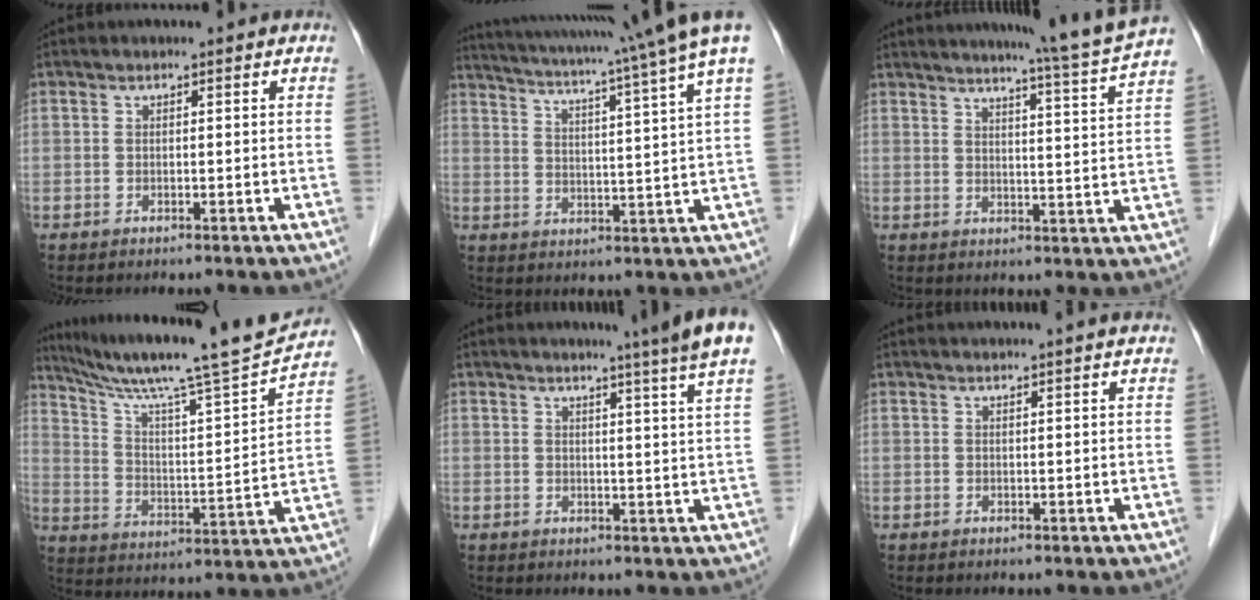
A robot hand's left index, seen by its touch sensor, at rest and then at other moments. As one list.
[{"total": 15.4, "force": [13.0, -1.9, 8.0], "torque": [-0.140, -0.025, 0.162]}, {"total": 13.1, "force": [11.6, -2.8, 5.5], "torque": [-0.091, -0.047, 0.139]}, {"total": 20.5, "force": [18.4, -1.2, 9.0], "torque": [-0.158, -0.032, 0.276]}, {"total": 9.1, "force": [7.3, -1.8, 5.0], "torque": [-0.067, -0.020, 0.068]}, {"total": 8.1, "force": [7.4, -0.7, 3.1], "torque": [-0.037, 0.025, 0.076]}]